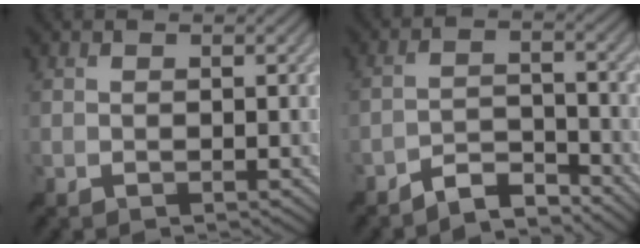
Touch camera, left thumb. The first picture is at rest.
{"total": 4.7, "force": [-4.2, 1.1, 1.7], "torque": [-0.034, 0.003, -0.084]}